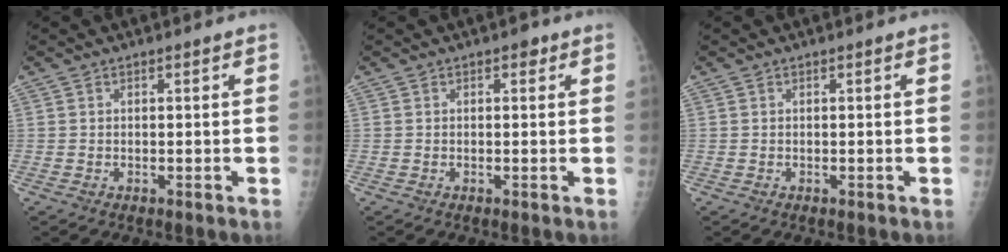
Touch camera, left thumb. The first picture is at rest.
{"total": 1.2, "force": [0.6, 0.8, 0.7], "torque": [0.000, 0.001, 0.004]}
{"total": 0.0}